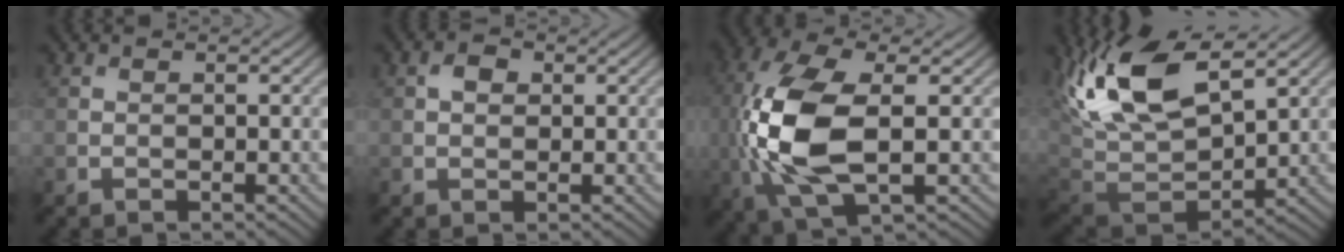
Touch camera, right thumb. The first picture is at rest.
{"total": 1.8, "force": [0.4, 1.3, 1.1], "torque": [-0.022, 0.003, 0.003]}
{"total": 12.7, "force": [-0.7, 5.9, 11.2], "torque": [-0.278, 0.000, -0.012]}
{"total": 15.4, "force": [6.7, 7.4, 11.8], "torque": [-0.274, 0.013, 0.127]}